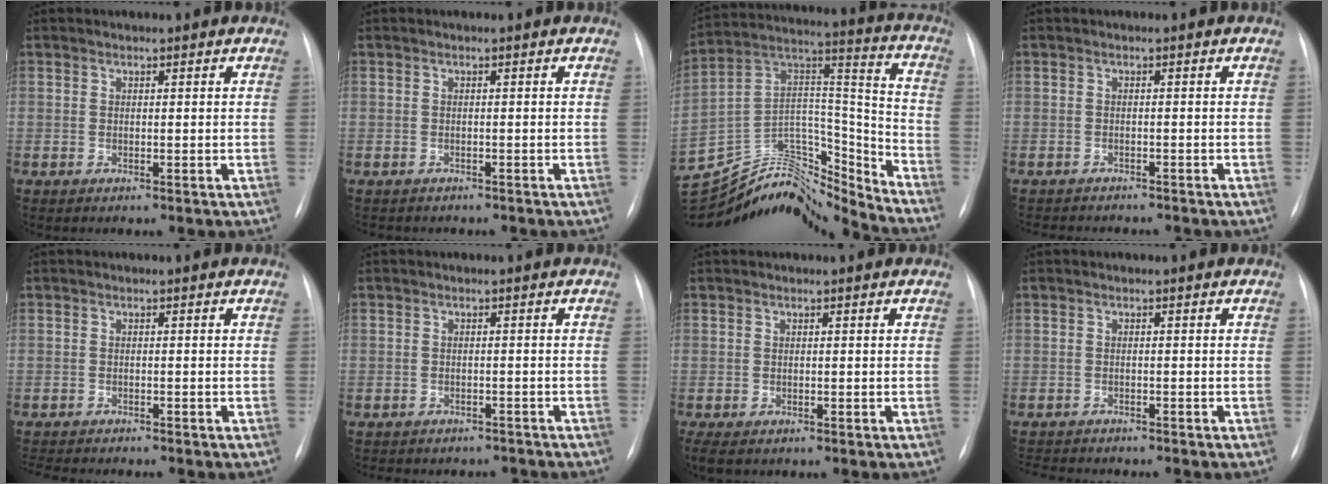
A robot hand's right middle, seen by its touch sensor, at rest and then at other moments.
{"total": 3.3, "force": [-2.9, 1.2, 1.0], "torque": [-0.012, -0.003, -0.032]}
{"total": 22.5, "force": [-21.7, 4.0, 4.0], "torque": [-0.097, 0.074, -0.358]}
{"total": 5.7, "force": [-5.4, 1.0, 1.6], "torque": [-0.016, -0.003, -0.073]}
{"total": 5.9, "force": [-5.4, 0.5, 2.3], "torque": [-0.027, -0.007, -0.081]}
{"total": 6.3, "force": [-5.5, 3.1, 0.8], "torque": [-0.008, 0.010, -0.060]}
{"total": 3.1, "force": [-2.1, 1.4, 1.9], "torque": [-0.033, -0.010, -0.030]}
{"total": 5.4, "force": [-5.1, 0.8, 1.7], "torque": [-0.021, -0.006, -0.076]}